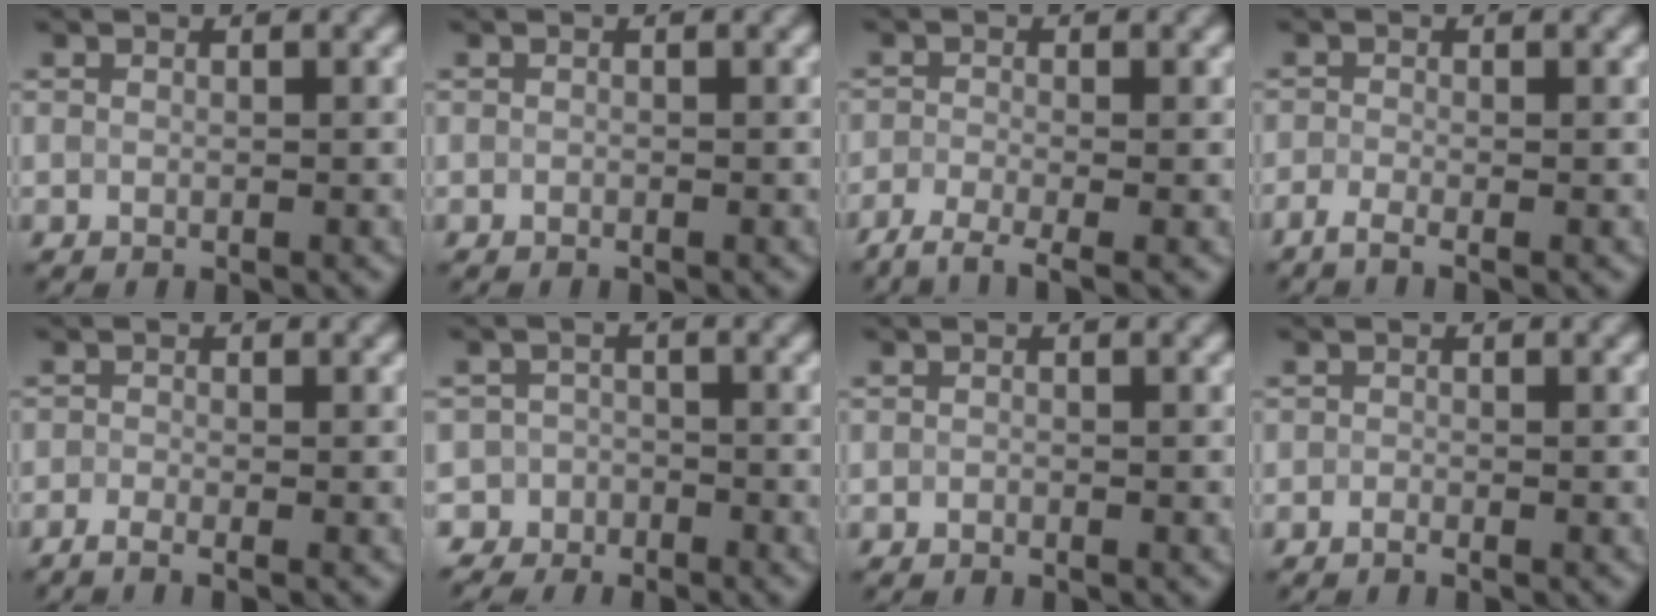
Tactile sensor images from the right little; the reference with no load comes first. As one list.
[{"total": 0.8, "force": [-0.6, -0.2, -0.4], "torque": [0.004, -0.002, -0.003]}, {"total": 3.8, "force": [-3.4, 0.3, 1.6], "torque": [-0.027, -0.007, -0.063]}, {"total": 1.9, "force": [-1.8, -0.2, 0.4], "torque": [-0.008, -0.008, -0.037]}, {"total": 1.9, "force": [-1.8, 0.0, 0.4], "torque": [-0.004, -0.011, -0.034]}, {"total": 3.8, "force": [-3.1, 1.7, -1.5], "torque": [0.048, 0.003, -0.047]}, {"total": 1.1, "force": [-0.9, -0.4, -0.6], "torque": [0.005, -0.003, -0.009]}, {"total": 1.3, "force": [-1.2, -0.4, -0.4], "torque": [0.004, -0.008, -0.014]}]